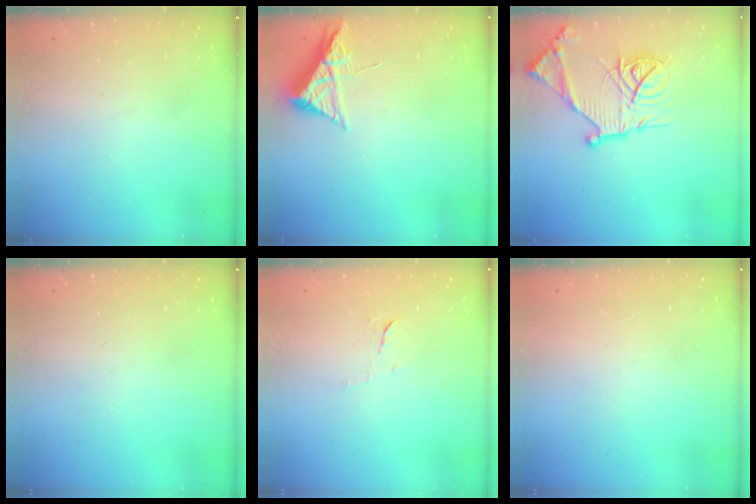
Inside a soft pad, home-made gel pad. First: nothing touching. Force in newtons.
{"total": 7.9, "press": 7.9, "slide": 0.8}
{"total": 20.2, "press": 20.1, "slide": 1.9}
{"total": 0.0}
{"total": 5.5, "press": 5.5, "slide": 0.4}
{"total": 1.7, "press": 1.6, "slide": 0.1}